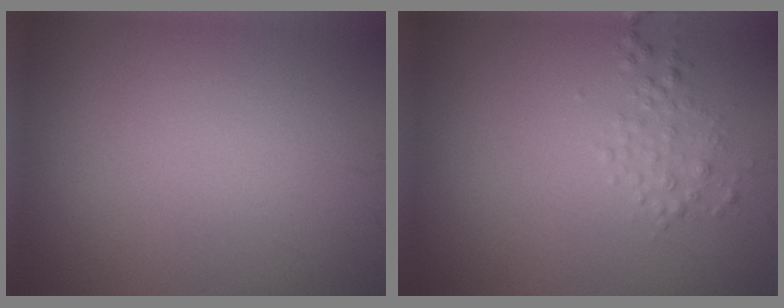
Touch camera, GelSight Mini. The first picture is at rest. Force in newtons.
{"total": 1.5, "press": 1.5, "slide": 0.0}